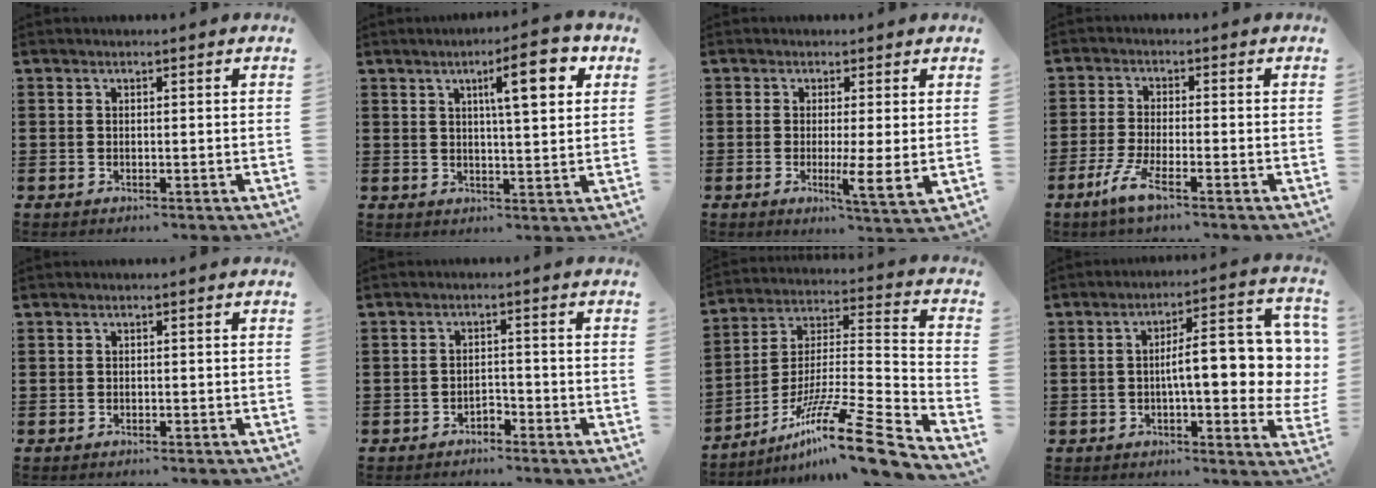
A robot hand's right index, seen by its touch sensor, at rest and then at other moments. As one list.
[{"total": 8.9, "force": [4.0, 2.0, 7.7], "torque": [-0.111, -0.007, 0.054]}, {"total": 4.4, "force": [0.0, 0.1, 4.4], "torque": [-0.073, -0.014, -0.002]}, {"total": 4.7, "force": [-2.9, 0.3, 3.7], "torque": [-0.095, -0.018, -0.059]}, {"total": 0.6, "force": [-0.5, 0.1, 0.0], "torque": [-0.002, 0.000, -0.012]}, {"total": 1.8, "force": [-1.7, 0.5, 0.4], "torque": [-0.015, 0.000, -0.036]}, {"total": 15.7, "force": [-11.2, 1.1, 11.0], "torque": [-0.188, 0.025, -0.206]}, {"total": 11.9, "force": [0.6, 3.4, 11.4], "torque": [-0.160, -0.008, 0.003]}]